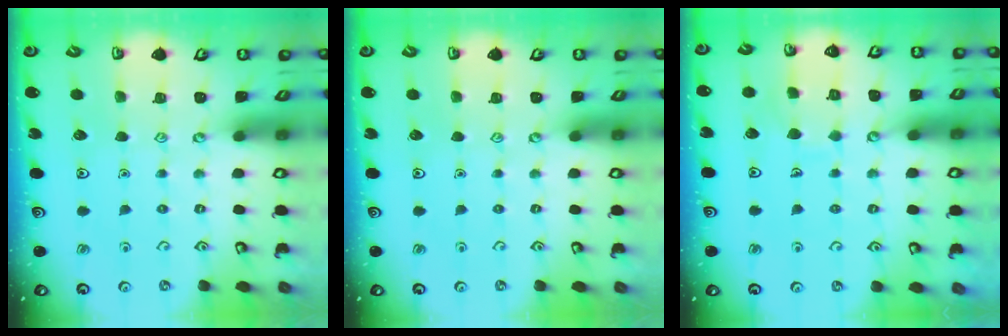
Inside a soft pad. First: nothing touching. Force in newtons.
{"total": 0.0}
{"total": 6.1, "press": 6.1, "slide": 0.6}